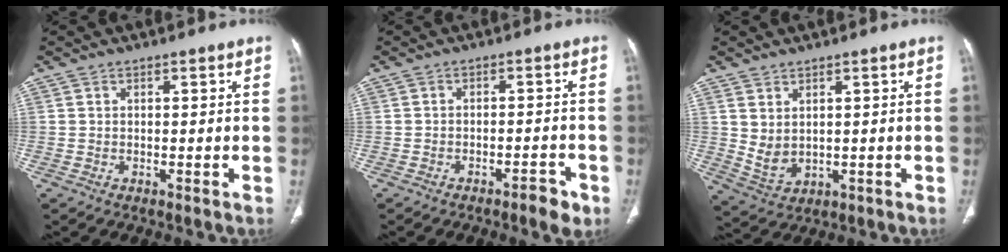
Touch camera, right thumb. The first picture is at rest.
{"total": 4.1, "force": [-2.6, 1.5, 2.8], "torque": [-0.031, 0.017, -0.034]}
{"total": 4.7, "force": [1.2, 3.2, 3.2], "torque": [-0.055, -0.013, 0.042]}